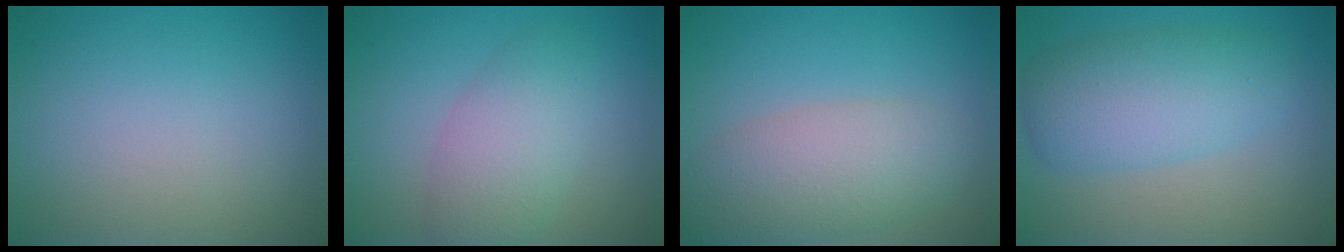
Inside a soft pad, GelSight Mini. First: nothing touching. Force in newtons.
{"total": 4.5, "press": 4.5, "slide": 0.1}
{"total": 5.4, "press": 5.4, "slide": 0.3}
{"total": 5.6, "press": 5.6, "slide": 0.1}